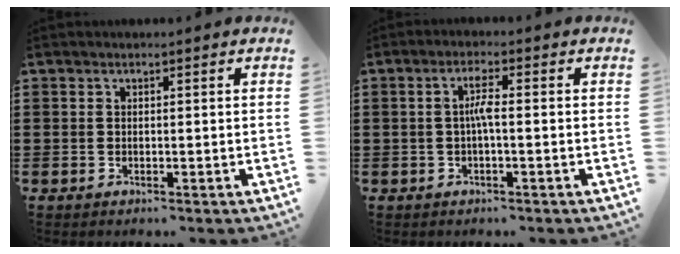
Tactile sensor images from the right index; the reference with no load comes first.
{"total": 3.3, "force": [-0.4, 0.4, 3.3], "torque": [-0.061, 0.002, -0.010]}